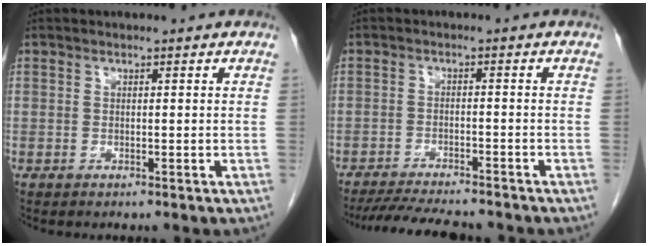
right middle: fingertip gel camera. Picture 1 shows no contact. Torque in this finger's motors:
{"motor_torque": [0.08, -0.07, 0.02, 0.04]}